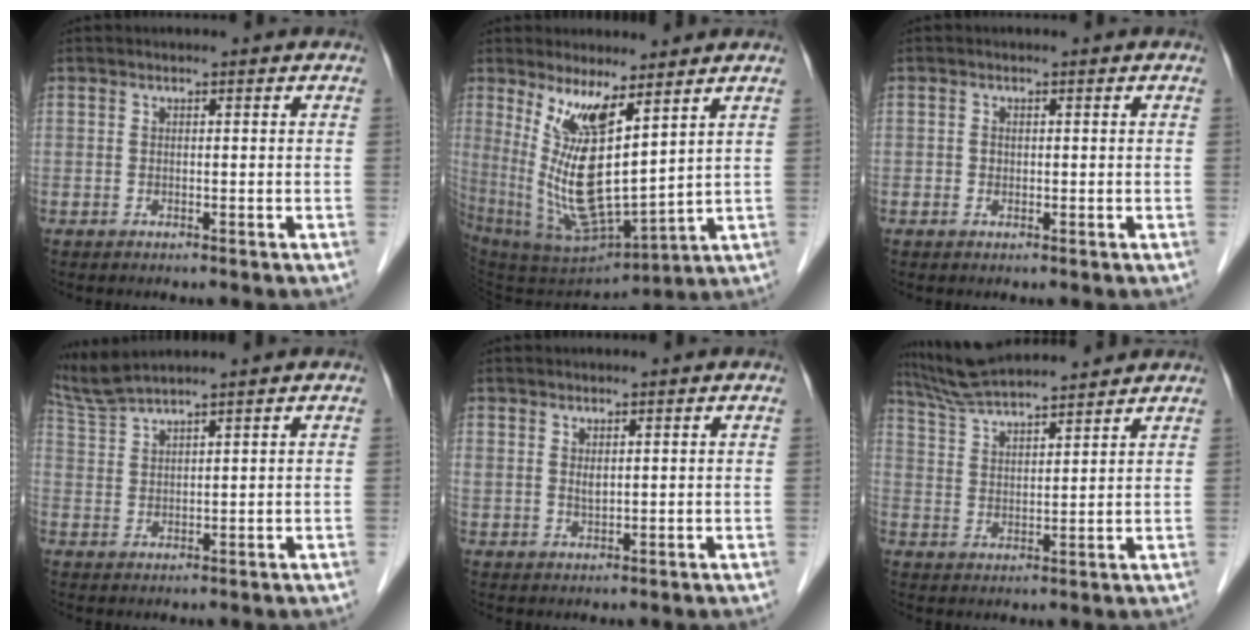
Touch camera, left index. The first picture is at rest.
{"total": 12.4, "force": [5.3, 2.4, 11.0], "torque": [-0.226, -0.022, 0.113]}
{"total": 0.7, "force": [-0.1, 0.6, 0.3], "torque": [-0.007, 0.001, -0.001]}
{"total": 5.5, "force": [5.1, -1.4, 1.6], "torque": [-0.053, 0.010, 0.112]}
{"total": 1.5, "force": [0.8, 0.7, 1.0], "torque": [-0.025, -0.004, 0.023]}
{"total": 12.9, "force": [11.9, 1.1, 4.8], "torque": [-0.093, 0.029, 0.205]}